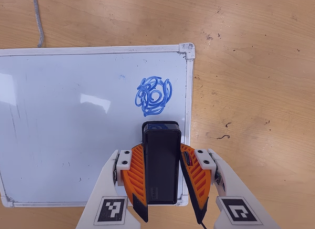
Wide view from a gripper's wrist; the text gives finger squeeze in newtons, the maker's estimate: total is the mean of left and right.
{"total": 4.5, "left": 3.5, "right": 5.4}